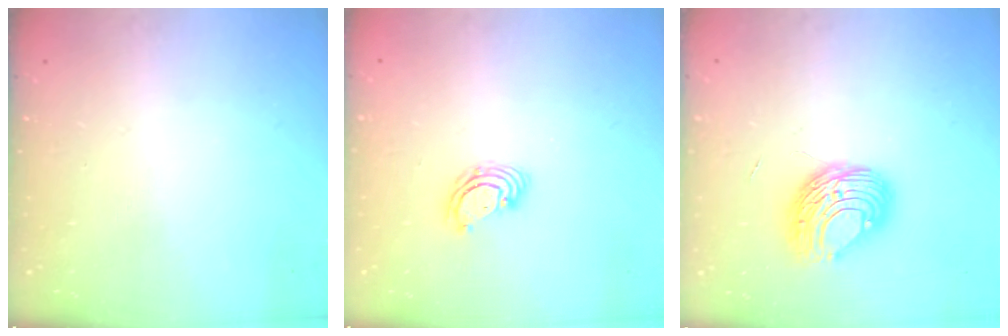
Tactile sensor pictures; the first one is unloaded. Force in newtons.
{"total": 4.6, "press": 4.6, "slide": 0.2}
{"total": 9.0, "press": 9.0, "slide": 0.9}